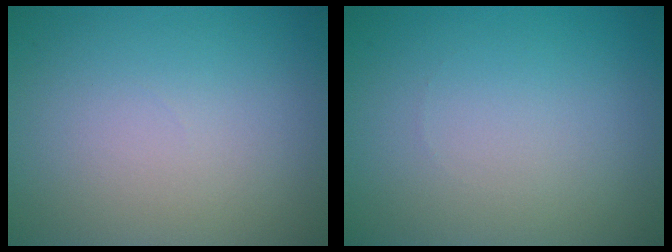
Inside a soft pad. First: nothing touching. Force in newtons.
{"total": 0.0}